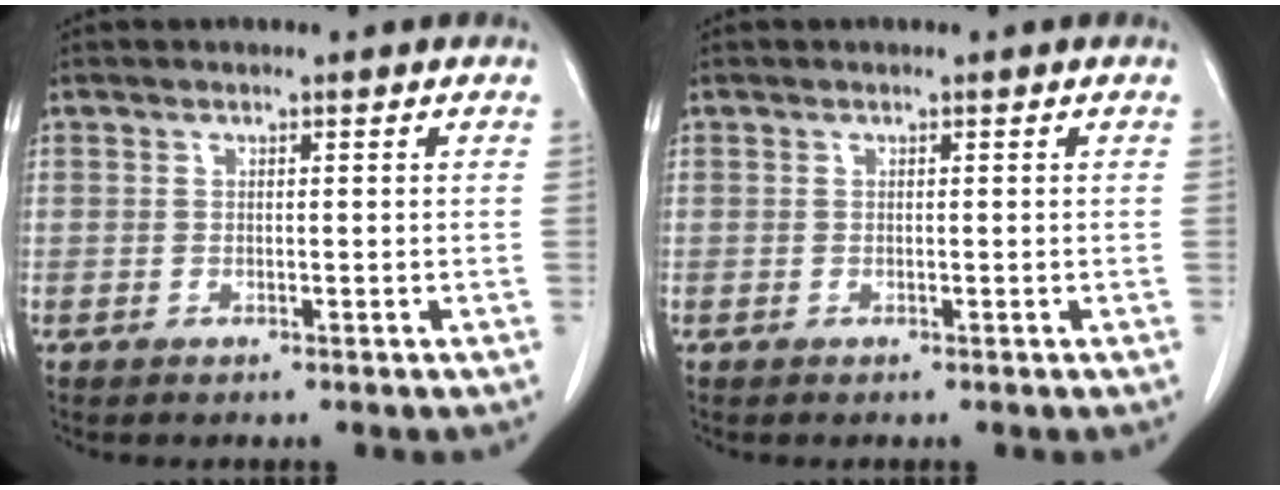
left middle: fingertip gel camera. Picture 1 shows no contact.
{"total": 0.0}